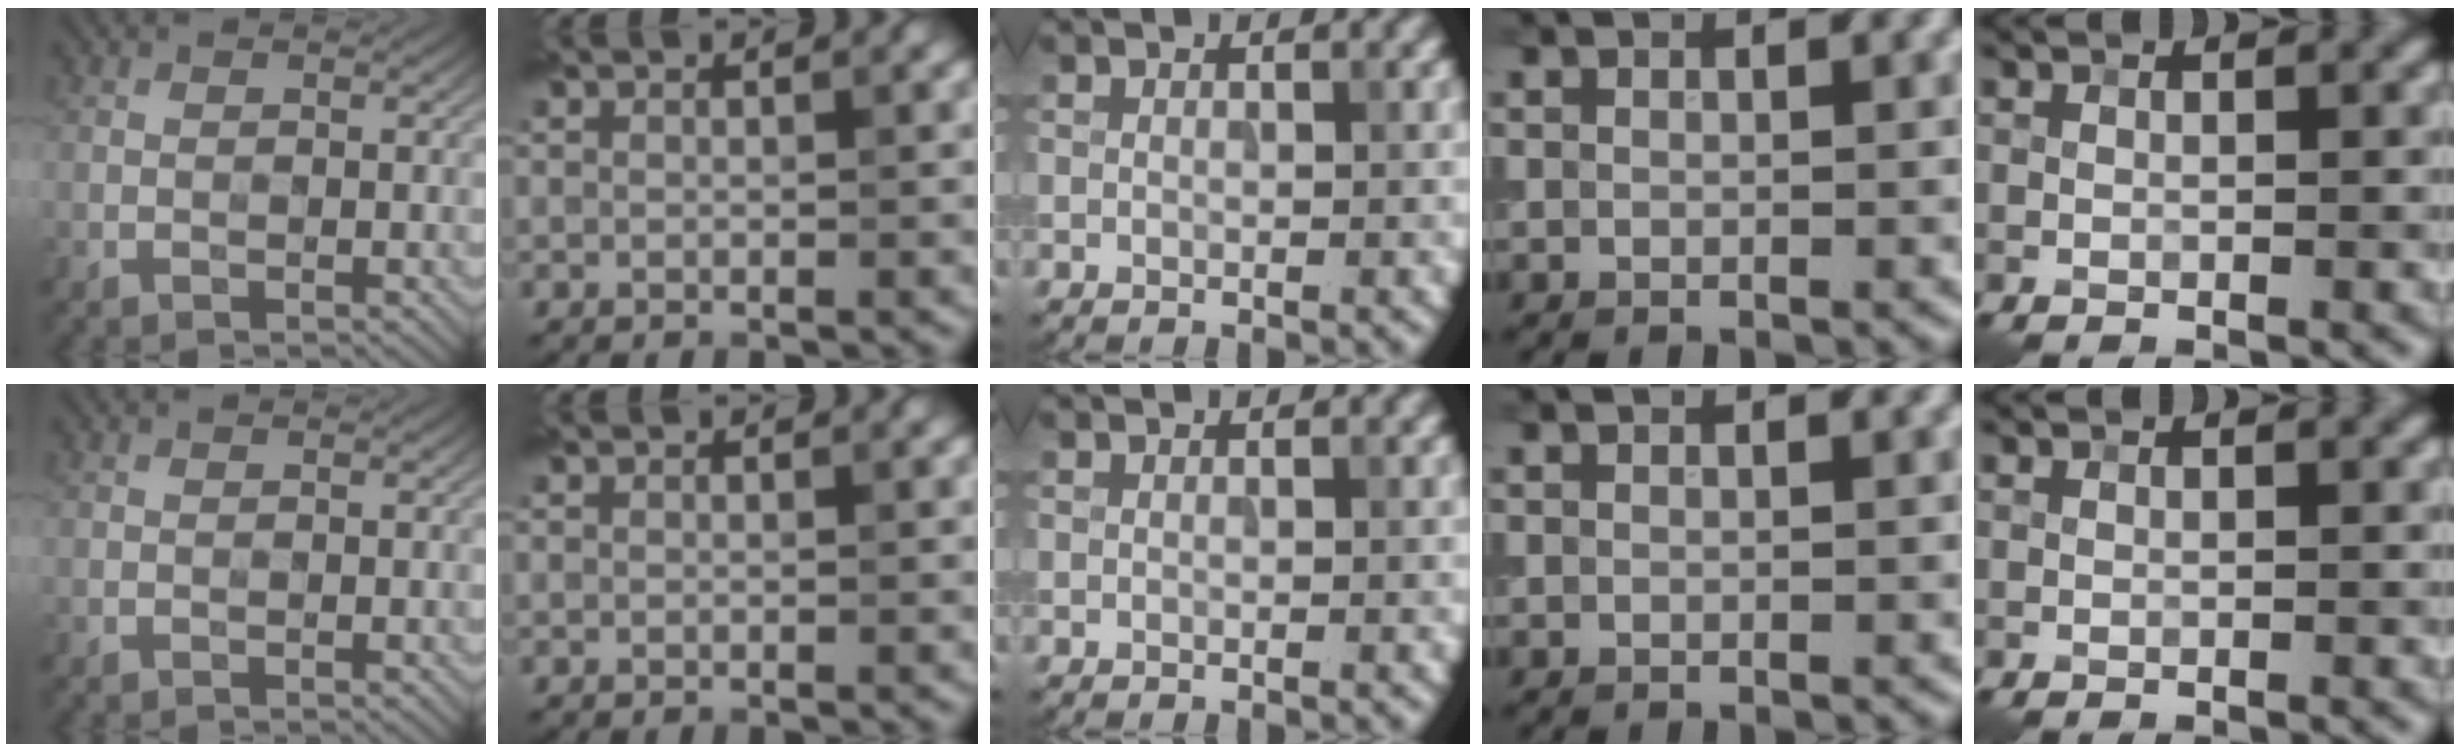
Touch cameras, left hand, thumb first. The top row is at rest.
{}